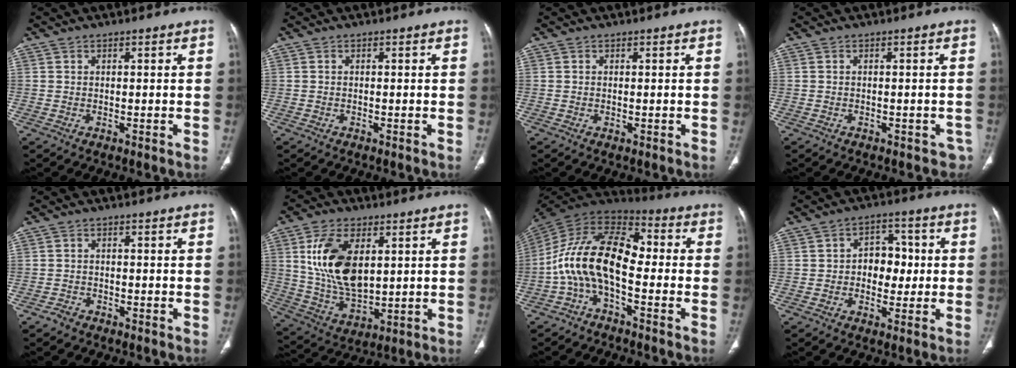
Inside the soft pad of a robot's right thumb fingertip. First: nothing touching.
{"total": 0.0}
{"total": 0.0}
{"total": 3.8, "force": [-2.9, 2.4, 0.9], "torque": [0.009, 0.015, -0.032]}
{"total": 1.6, "force": [-1.3, 0.9, 0.3], "torque": [-0.011, 0.004, -0.026]}
{"total": 15.3, "force": [3.9, 8.6, 12.1], "torque": [-0.218, -0.017, 0.087]}
{"total": 15.9, "force": [-2.9, 8.3, 13.2], "torque": [-0.236, 0.071, -0.067]}
{"total": 7.4, "force": [0.0, 5.5, 4.9], "torque": [-0.029, 0.016, -0.005]}